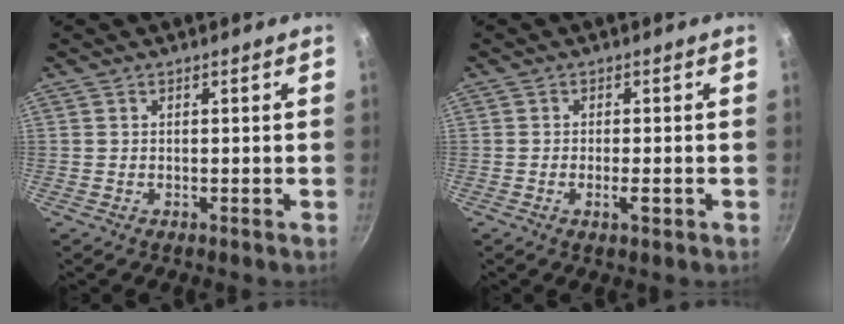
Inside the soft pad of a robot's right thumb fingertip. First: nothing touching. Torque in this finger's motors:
{"motor_torque": [-0.26, 0.28, -0.51, -0.01, -0.15]}